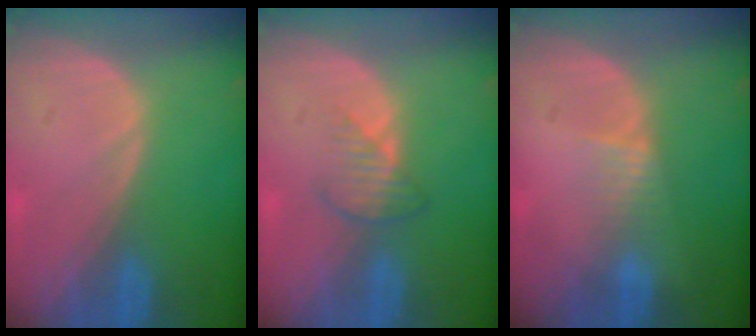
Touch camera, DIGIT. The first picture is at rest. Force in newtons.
{"total": 3.0, "press": 2.8, "slide": 1.1}
{"total": 2.3, "press": 2.1, "slide": 1.0}